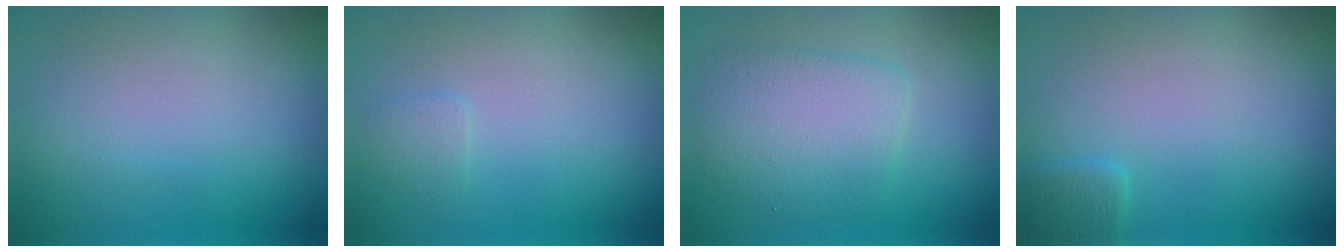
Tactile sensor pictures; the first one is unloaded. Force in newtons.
{"total": 0.8, "press": 0.8, "slide": 0.1}
{"total": 4.6, "press": 4.6, "slide": 0.1}
{"total": 1.5, "press": 1.5, "slide": 0.1}